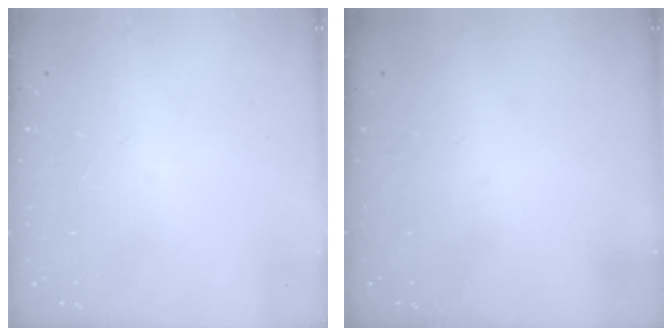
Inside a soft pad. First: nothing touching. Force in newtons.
{"total": 0.0}